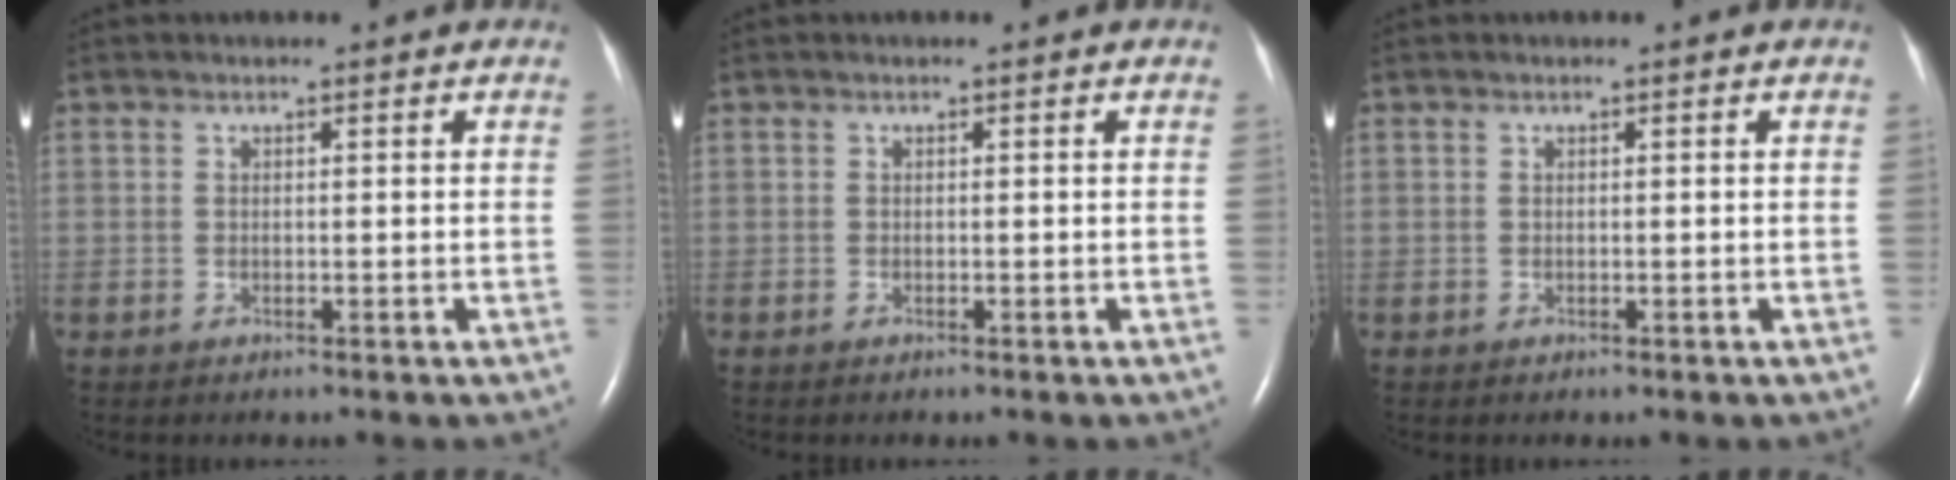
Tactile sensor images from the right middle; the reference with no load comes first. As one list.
[{"total": 0.0}, {"total": 0.0}]